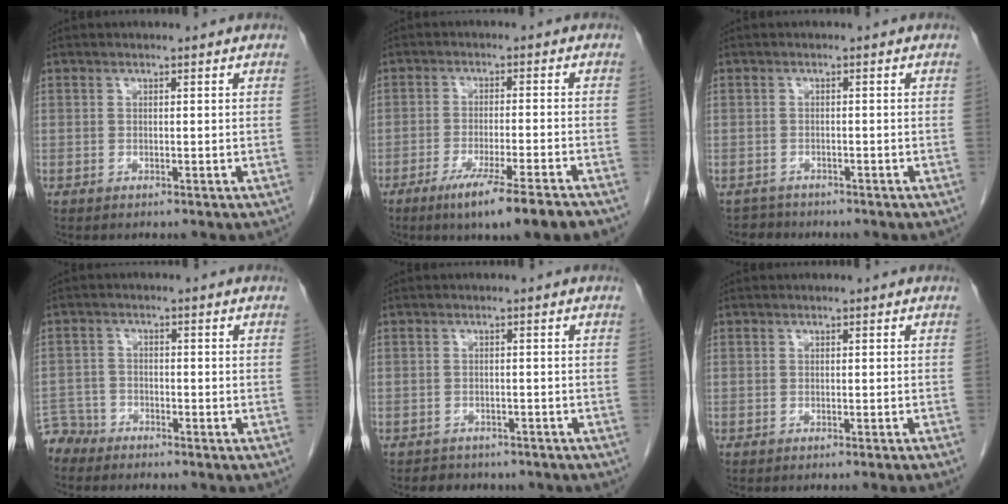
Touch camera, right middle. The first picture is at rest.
{"total": 10.7, "force": [-7.5, -0.3, 7.6], "torque": [-0.109, -0.024, -0.110]}
{"total": 2.0, "force": [-1.7, 0.8, -0.6], "torque": [0.006, -0.001, -0.030]}
{"total": 4.3, "force": [-4.0, 1.5, -0.6], "torque": [0.015, -0.005, -0.081]}
{"total": 5.4, "force": [-4.5, 2.7, 1.2], "torque": [-0.021, 0.008, -0.045]}
{"total": 1.7, "force": [-1.4, -0.6, 0.8], "torque": [-0.003, 0.008, -0.021]}